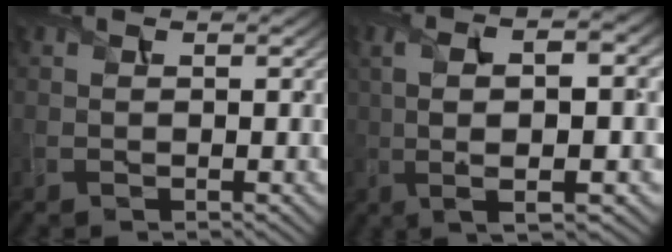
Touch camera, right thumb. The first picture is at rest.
{"total": 10.1, "force": [0.6, 2.8, 9.6], "torque": [-0.172, 0.013, 0.007]}